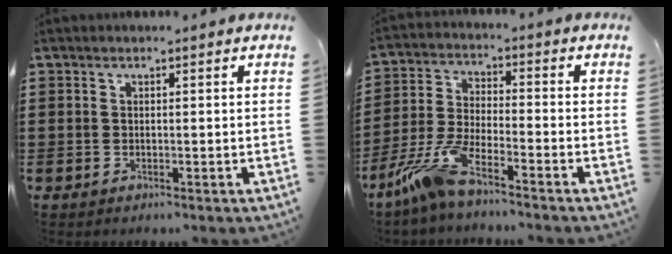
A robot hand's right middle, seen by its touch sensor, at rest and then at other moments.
{"total": 8.1, "force": [-6.3, 0.7, 5.0], "torque": [-0.134, -0.017, -0.129]}